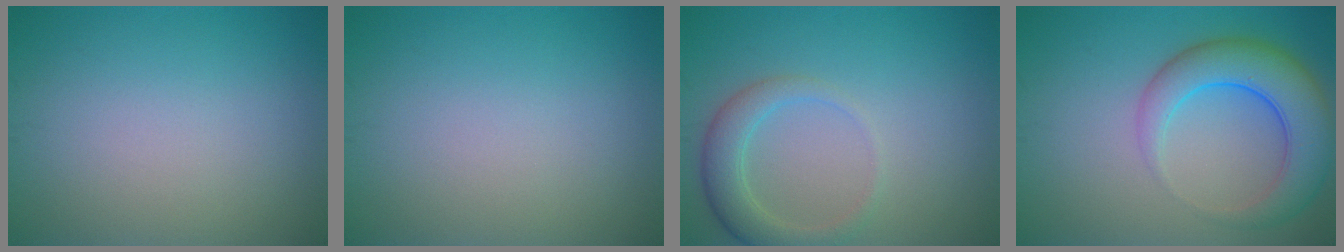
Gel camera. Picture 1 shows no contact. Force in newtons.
{"total": 0.0}
{"total": 3.2, "press": 3.2, "slide": 0.2}
{"total": 6.8, "press": 6.7, "slide": 0.3}